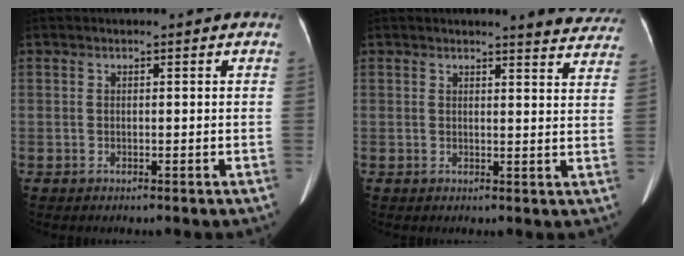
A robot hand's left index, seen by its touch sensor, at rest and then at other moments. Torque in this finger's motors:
{"motor_torque": [0.17, -0.32, 0.01, 0.03]}